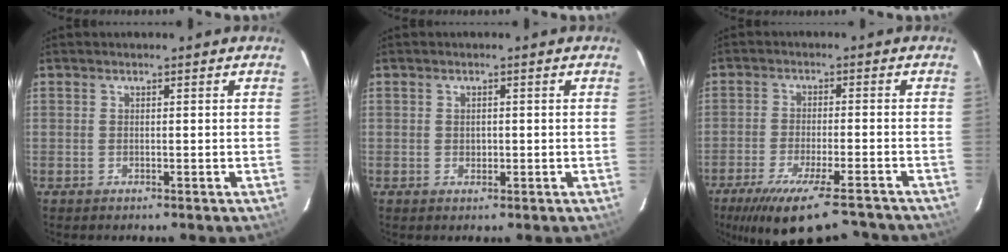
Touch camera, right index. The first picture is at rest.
{"total": 1.2, "force": [0.0, 1.1, 0.5], "torque": [-0.006, 0.001, 0.000]}
{"total": 16.5, "force": [-13.4, 3.1, 9.1], "torque": [-0.176, -0.042, -0.202]}